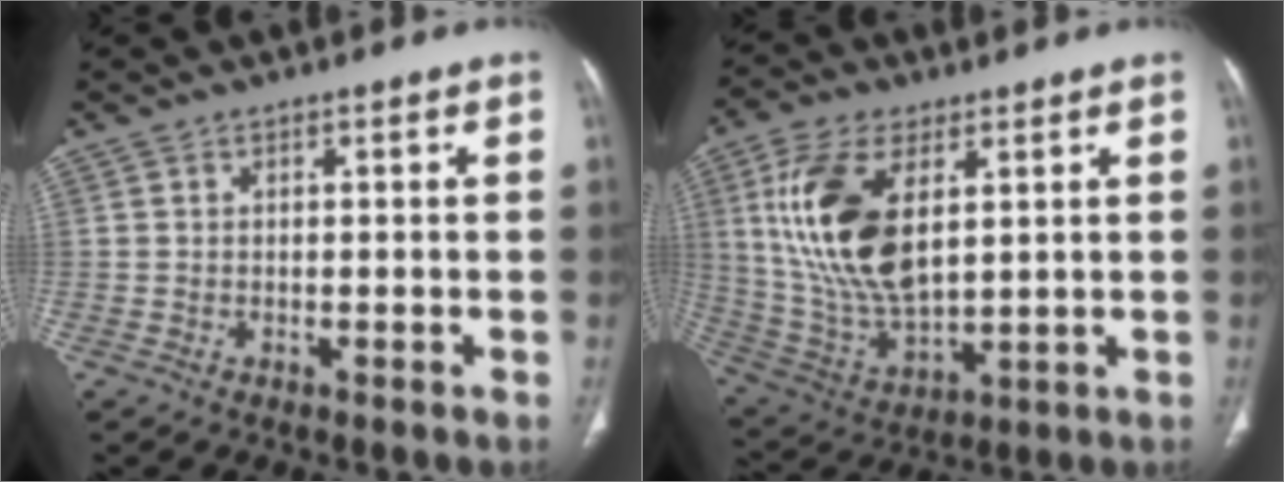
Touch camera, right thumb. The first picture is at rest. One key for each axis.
{"total": 18.3, "fx": 5.0, "fy": 9.3, "fz": 14.9, "tx": -0.296, "ty": -0.020, "tz": 0.105}